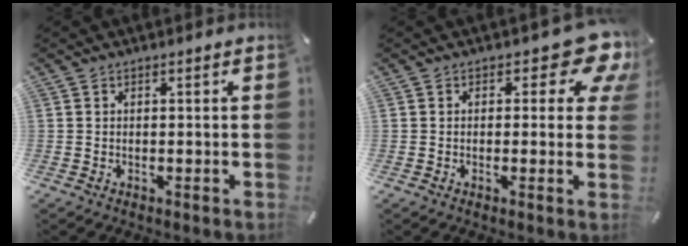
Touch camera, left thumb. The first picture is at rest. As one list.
[{"total": 9.7, "force": [4.7, 4.7, 7.1], "torque": [-0.078, -0.027, 0.077]}]